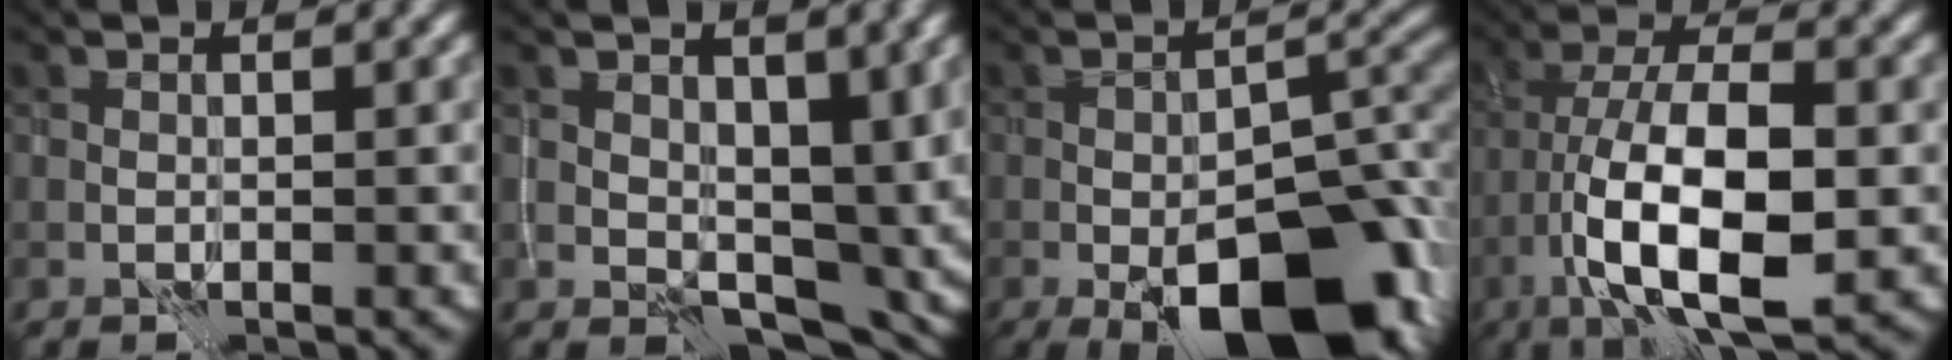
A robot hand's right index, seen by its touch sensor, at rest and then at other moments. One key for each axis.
{"total": 6.4, "fx": 1.1, "fy": 4.1, "fz": 4.8, "tx": -0.069, "ty": -0.015, "tz": 0.020}
{"total": 14.0, "fx": -7.3, "fy": 5.8, "fz": 10.4, "tx": -0.141, "ty": -0.007, "tz": -0.115}
{"total": 10.9, "fx": -3.2, "fy": 4.1, "fz": 9.5, "tx": -0.175, "ty": 0.005, "tz": -0.059}